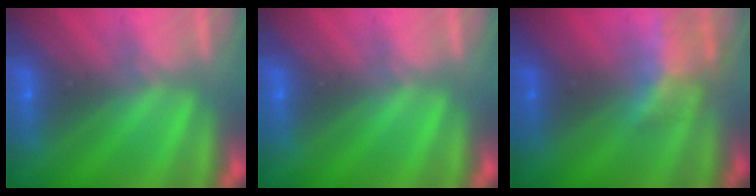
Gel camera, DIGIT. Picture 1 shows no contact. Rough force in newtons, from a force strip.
{"total": 0.0}
{"total": 2.3}